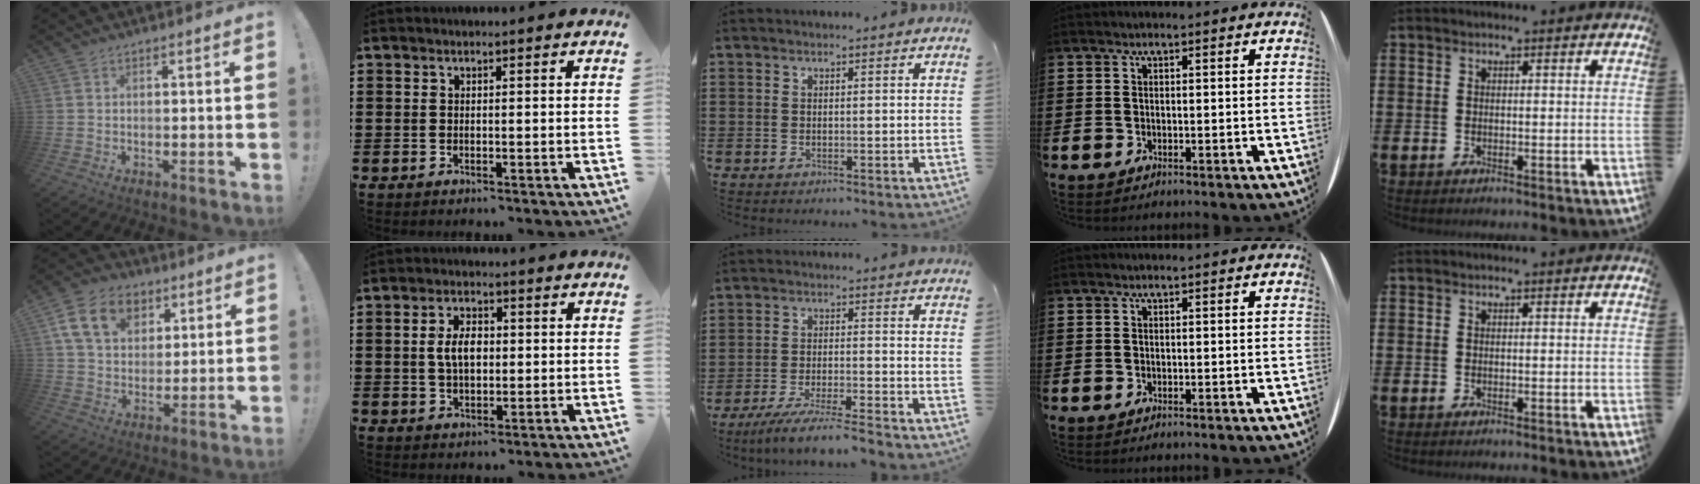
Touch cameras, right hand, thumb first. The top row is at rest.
{"thumb": {"total": 16.1, "force": [6.8, 11.7, 8.7], "torque": [-0.139, -0.020, 0.133]}, "index": {"total": 4.7, "force": [0.4, 2.5, 4.0], "torque": [-0.073, 0.007, 0.003]}, "middle": {"total": 5.6, "force": [-5.1, -0.2, 2.3], "torque": [-0.048, -0.016, -0.097]}}